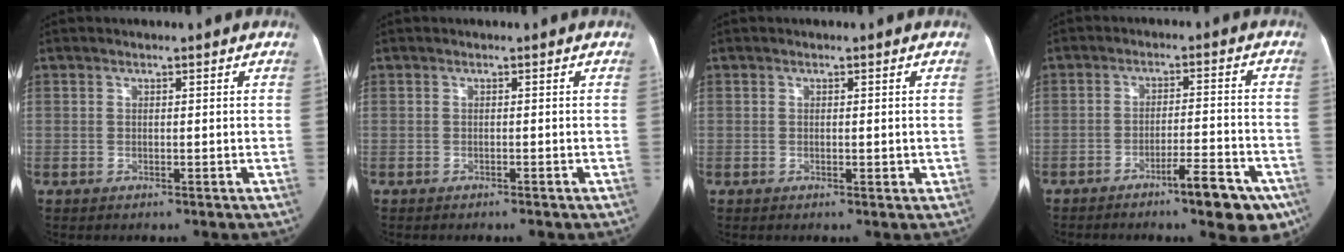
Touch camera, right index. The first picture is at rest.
{"total": 0.8, "force": [-0.7, 0.1, 0.4], "torque": [-0.008, -0.002, -0.009]}
{"total": 1.1, "force": [0.0, 0.5, 1.0], "torque": [-0.015, -0.002, 0.001]}
{"total": 9.4, "force": [-6.1, 1.6, 7.0], "torque": [-0.081, 0.009, -0.084]}